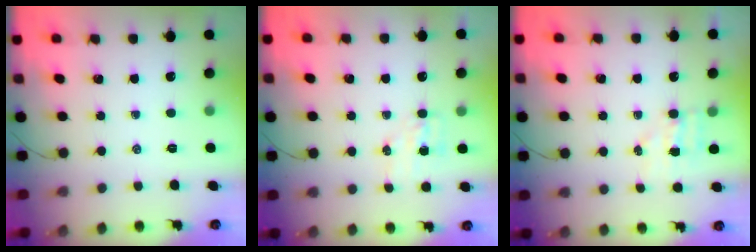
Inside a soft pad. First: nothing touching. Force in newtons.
{"total": 5.1, "press": 5.0, "slide": 0.8}
{"total": 3.8, "press": 3.7, "slide": 0.8}